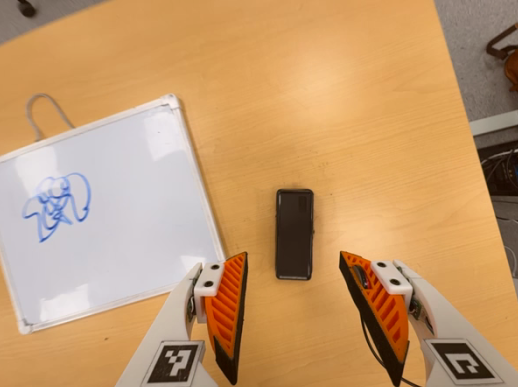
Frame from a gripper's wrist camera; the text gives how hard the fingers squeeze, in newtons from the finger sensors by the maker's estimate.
{"total": 0.0}